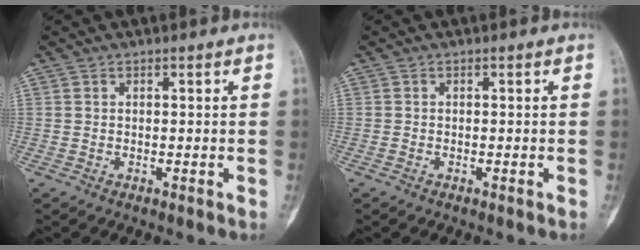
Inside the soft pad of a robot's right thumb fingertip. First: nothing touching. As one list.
[{"total": 0.0}]